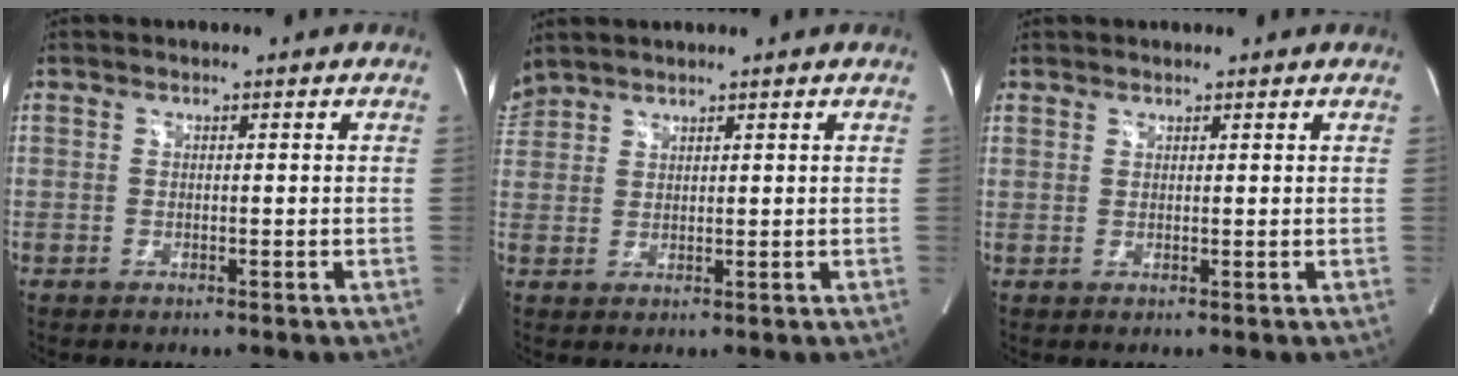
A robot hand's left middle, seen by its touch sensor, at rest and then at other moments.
{"total": 3.8, "force": [3.6, 1.1, 0.5], "torque": [-0.021, 0.026, 0.077]}
{"total": 1.1, "force": [0.8, 0.7, -0.1], "torque": [0.006, 0.002, 0.010]}